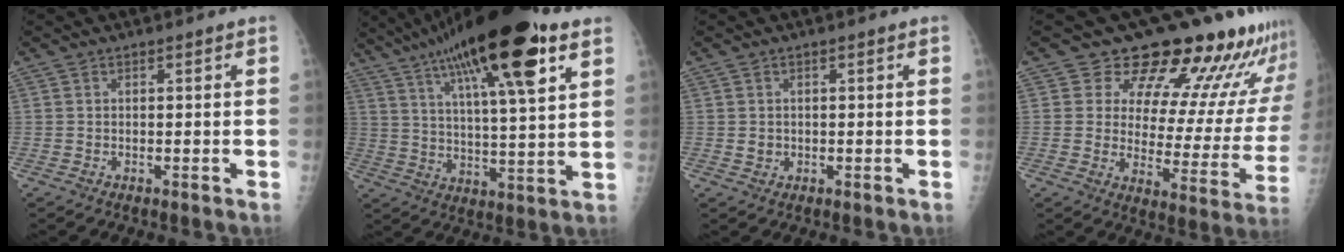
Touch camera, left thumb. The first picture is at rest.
{"total": 23.5, "force": [12.9, 4.9, 19.0], "torque": [-0.312, -0.019, 0.210]}
{"total": 1.3, "force": [0.0, 1.2, 0.6], "torque": [-0.007, 0.000, 0.005]}
{"total": 21.7, "force": [18.6, 7.6, 8.3], "torque": [-0.056, -0.132, 0.227]}